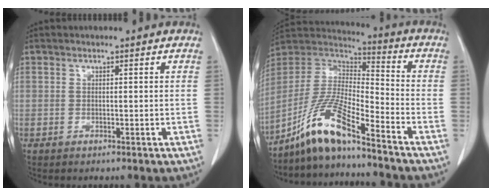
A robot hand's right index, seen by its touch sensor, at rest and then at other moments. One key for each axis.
{"total": 12.3, "fx": -9.2, "fy": 1.0, "fz": 8.2, "tx": -0.174, "ty": 0.005, "tz": -0.175}